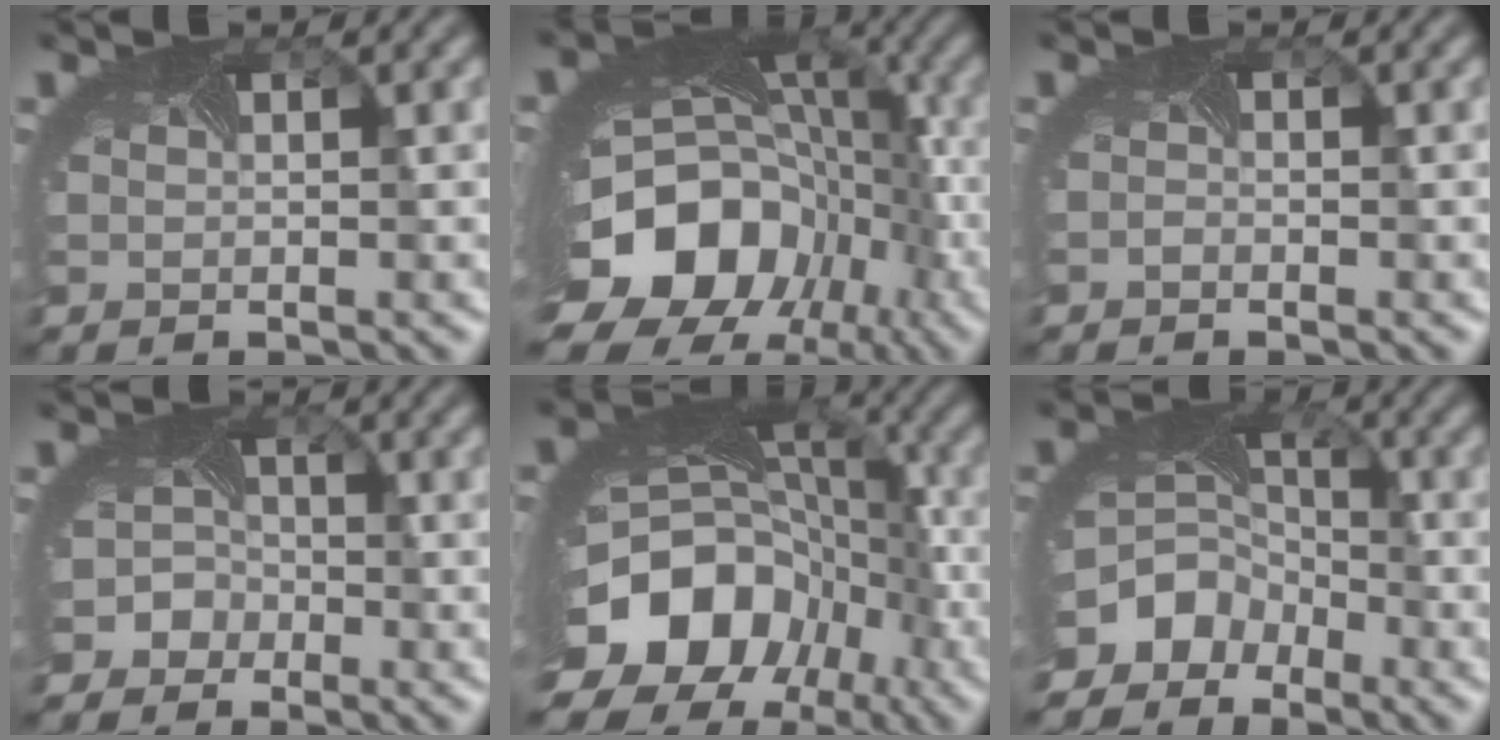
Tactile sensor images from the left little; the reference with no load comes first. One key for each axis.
{"total": 18.1, "fx": -7.4, "fy": 13.3, "fz": 9.8, "tx": -0.202, "ty": -0.021, "tz": -0.105}
{"total": 0.5, "fx": -0.5, "fy": -0.1, "fz": -0.1, "tx": -0.004, "ty": -0.003, "tz": -0.009}
{"total": 3.8, "fx": -2.3, "fy": 3.0, "fz": 0.2, "tx": 0.031, "ty": 0.004, "tz": -0.042}
{"total": 17.2, "fx": -8.0, "fy": 12.8, "fz": 8.2, "tx": -0.164, "ty": -0.033, "tz": -0.123}
{"total": 6.9, "fx": -4.3, "fy": 5.1, "fz": 1.9, "tx": -0.030, "ty": 0.001, "tz": -0.071}